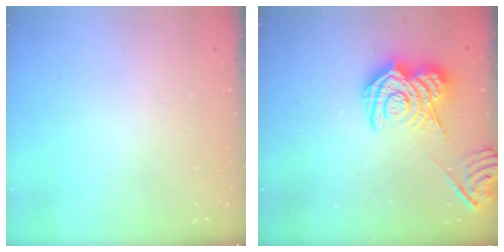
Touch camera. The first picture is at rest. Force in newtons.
{"total": 13.0, "press": 13.0, "slide": 1.0}